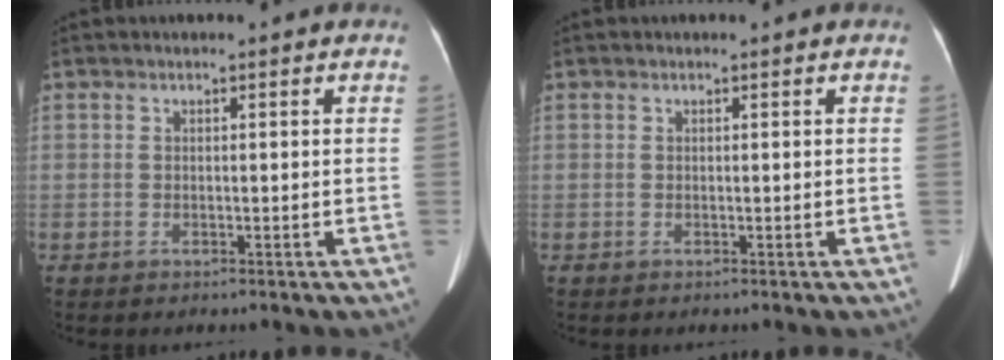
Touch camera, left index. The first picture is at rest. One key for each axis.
{"total": 0.0}